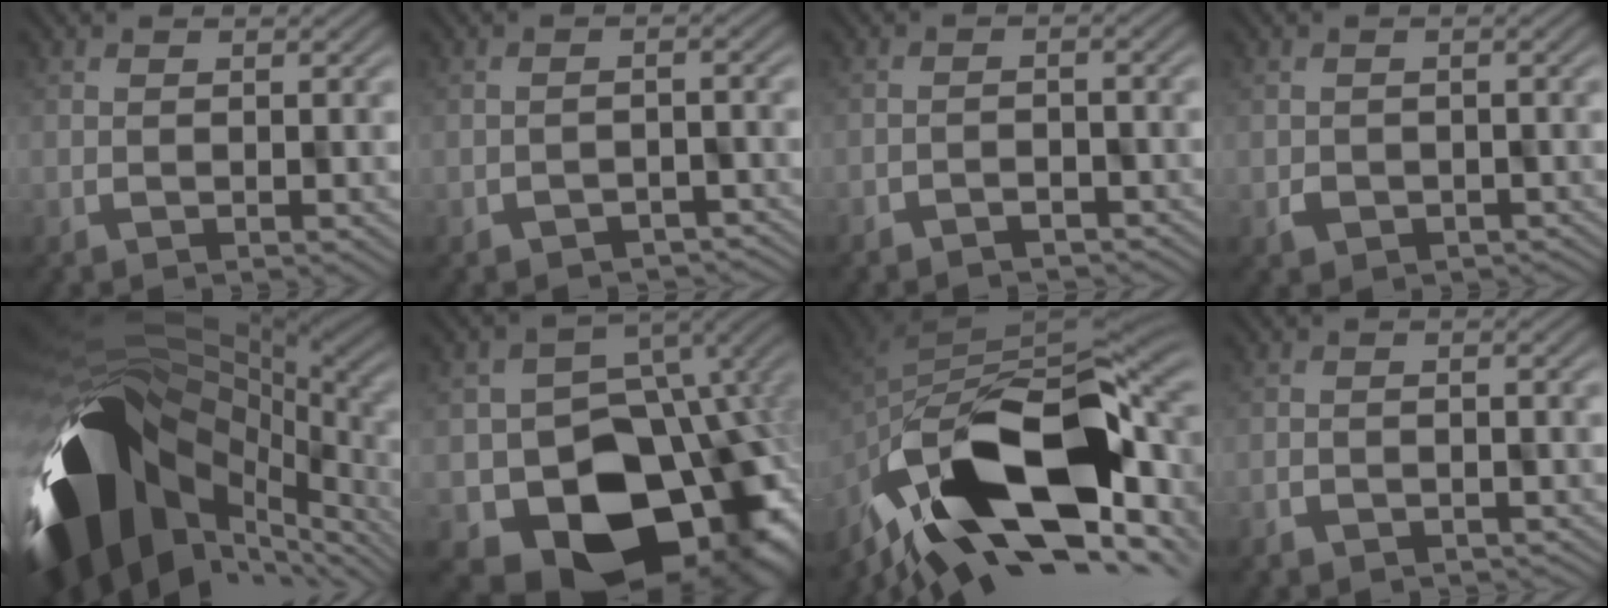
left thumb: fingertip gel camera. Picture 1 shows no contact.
{"total": 2.6, "force": [-2.4, 1.0, 0.4], "torque": [-0.006, -0.007, -0.025]}
{"total": 2.2, "force": [-2.2, 0.4, 0.0], "torque": [-0.006, -0.006, -0.028]}
{"total": 1.6, "force": [-0.6, 1.4, -0.3], "torque": [0.001, -0.011, -0.002]}
{"total": 17.3, "force": [-3.7, 11.5, 12.4], "torque": [-0.278, -0.059, -0.034]}
{"total": 18.3, "force": [-5.9, 14.4, 9.6], "torque": [-0.136, -0.054, -0.056]}
{"total": 16.2, "force": [-8.1, 8.2, 11.5], "torque": [-0.218, -0.032, -0.124]}
{"total": 1.9, "force": [-1.8, 0.5, -0.1], "torque": [-0.005, -0.007, -0.024]}